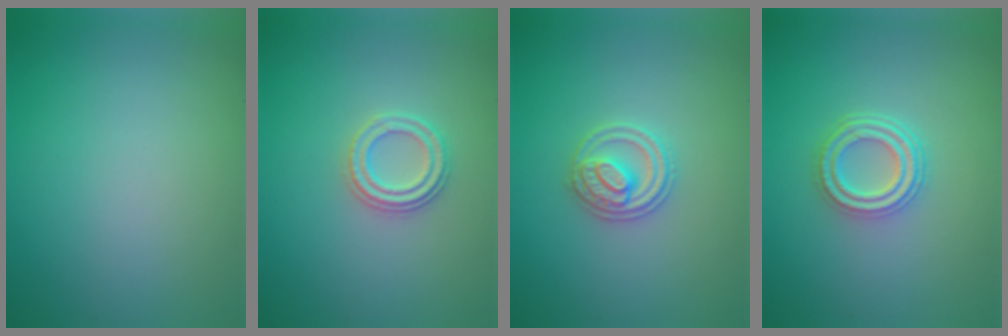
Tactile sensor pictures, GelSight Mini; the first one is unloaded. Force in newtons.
{"total": 2.3, "press": 2.3, "slide": 0.3}
{"total": 2.8, "press": 2.7, "slide": 0.5}
{"total": 3.8, "press": 3.0, "slide": 2.3}